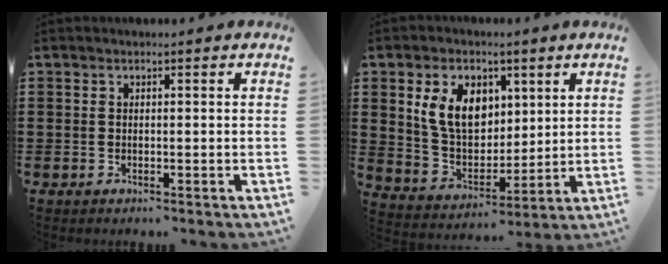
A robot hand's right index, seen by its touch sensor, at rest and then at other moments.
{"total": 9.1, "force": [3.1, 6.4, 5.7], "torque": [-0.141, 0.012, 0.054]}